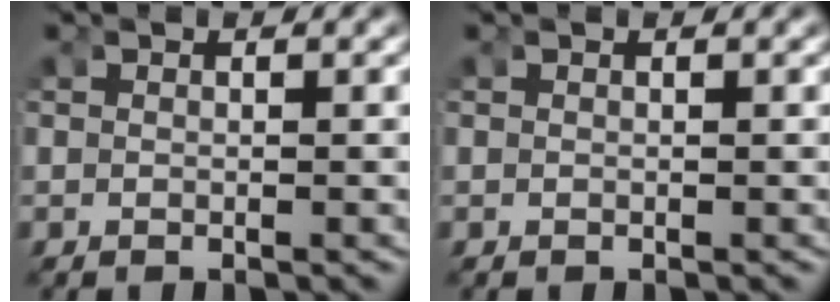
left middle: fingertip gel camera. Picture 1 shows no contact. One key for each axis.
{"total": 0.0}